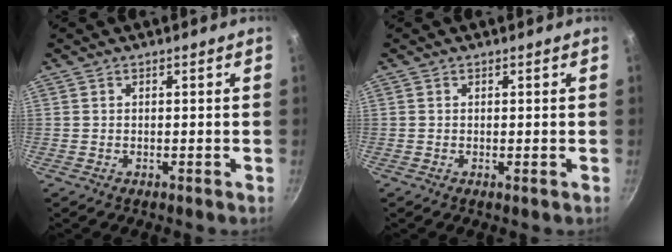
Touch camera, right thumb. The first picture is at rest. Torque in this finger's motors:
{"motor_torque": [0.40, 0.06, -0.34, -0.12, 0.08]}